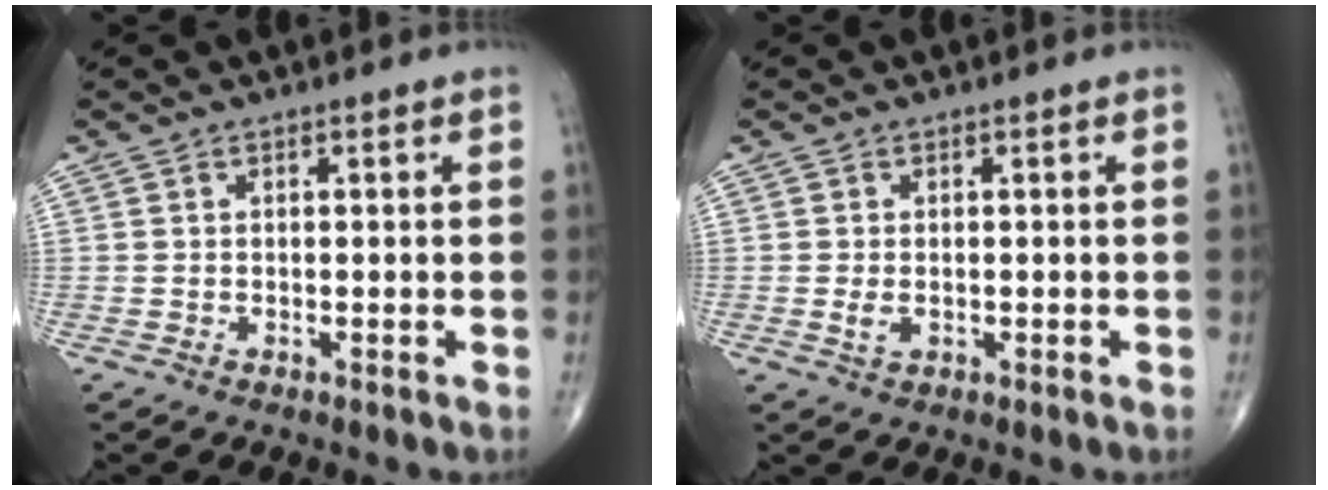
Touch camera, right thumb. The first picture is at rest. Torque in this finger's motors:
{"motor_torque": [-0.07, -0.04, 0.18, 0.19, 0.00]}